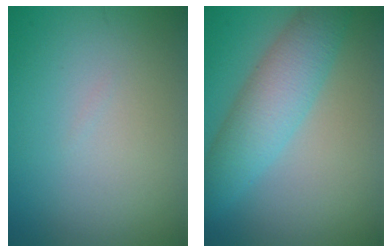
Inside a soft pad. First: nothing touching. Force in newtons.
{"total": 5.5, "press": 5.5, "slide": 0.1}